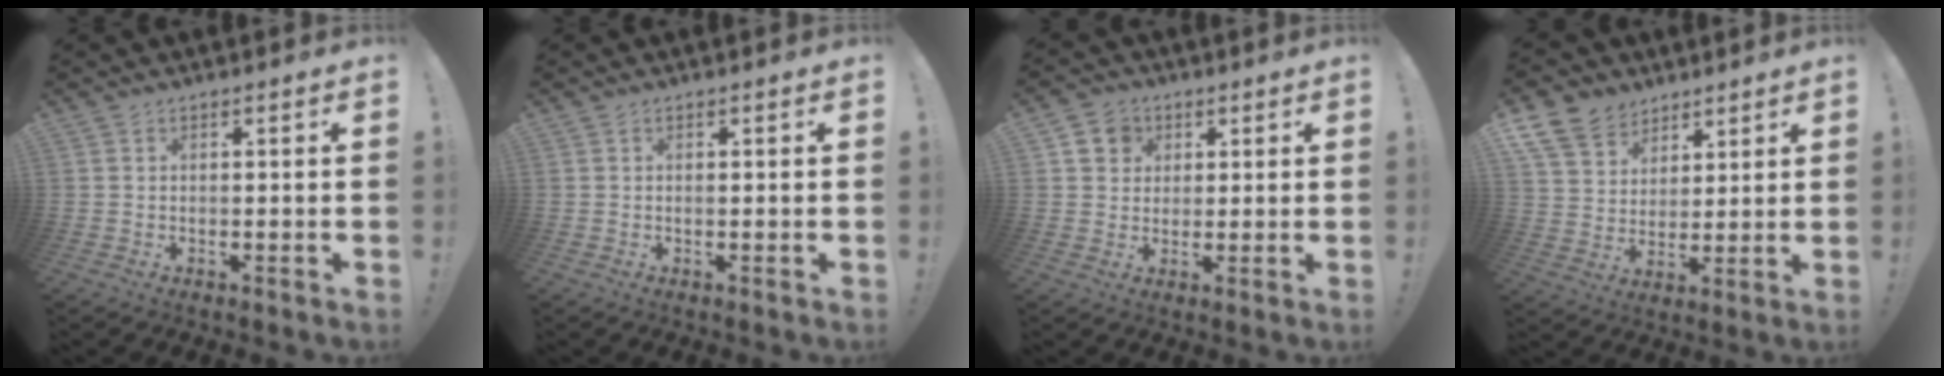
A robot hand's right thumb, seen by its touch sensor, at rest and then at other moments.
{"total": 0.6, "force": [-0.1, 0.0, 0.6], "torque": [-0.007, -0.002, -0.004]}
{"total": 7.0, "force": [2.7, 6.2, 1.9], "torque": [-0.028, -0.008, 0.055]}
{"total": 11.2, "force": [7.6, 7.6, 3.0], "torque": [-0.057, -0.055, 0.151]}